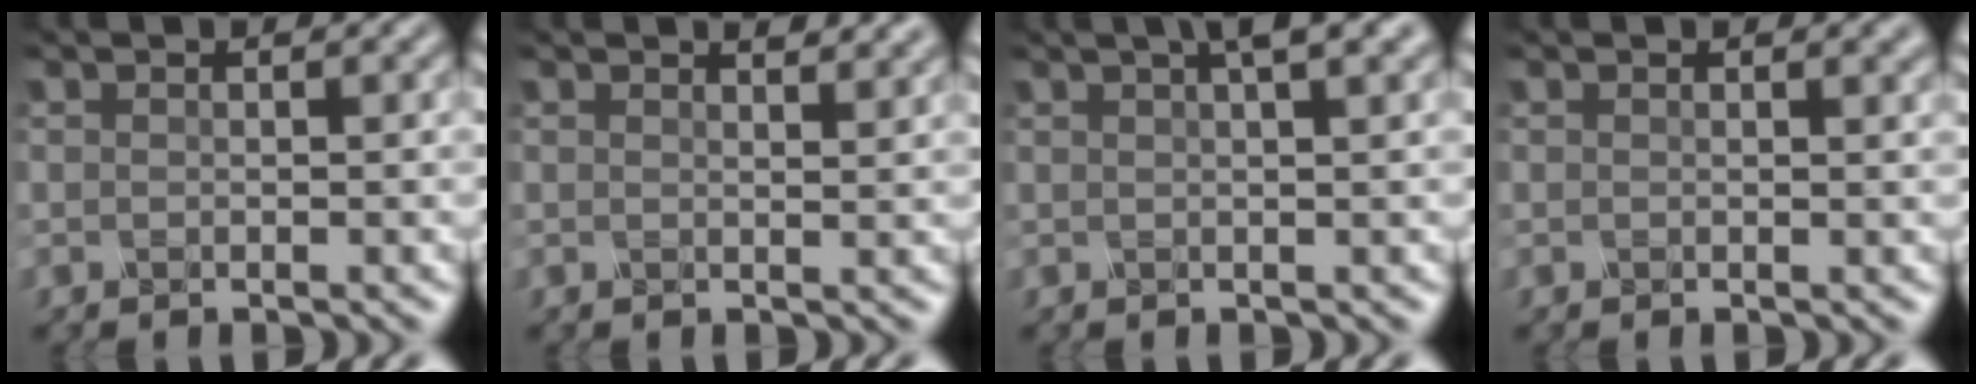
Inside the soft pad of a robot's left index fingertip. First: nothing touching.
{"total": 2.1, "force": [1.8, 0.5, 1.0], "torque": [-0.009, 0.001, 0.021]}
{"total": 4.2, "force": [2.4, 0.9, 3.3], "torque": [-0.033, 0.013, 0.022]}
{"total": 1.4, "force": [1.0, 0.4, 0.9], "torque": [-0.007, 0.002, 0.014]}